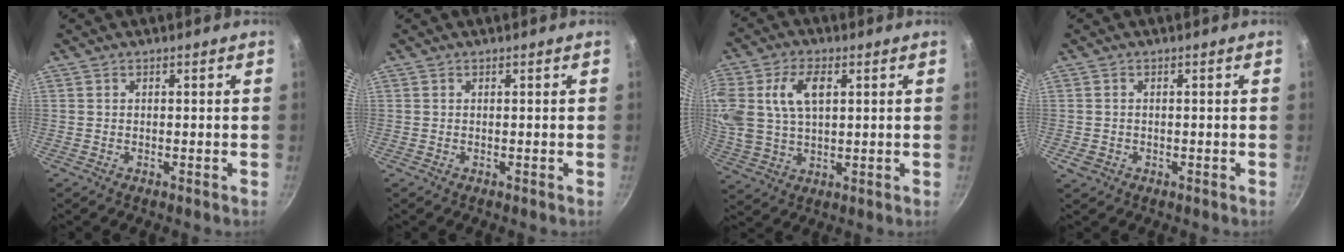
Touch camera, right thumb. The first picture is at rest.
{"total": 0.0}
{"total": 14.9, "force": [3.8, 9.0, 11.2], "torque": [-0.250, 0.004, 0.076]}
{"total": 1.8, "force": [-0.6, 1.6, 0.7], "torque": [-0.010, 0.003, -0.008]}